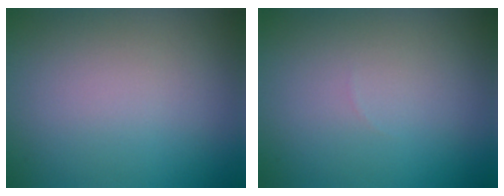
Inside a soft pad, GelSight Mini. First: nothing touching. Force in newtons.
{"total": 0.0}